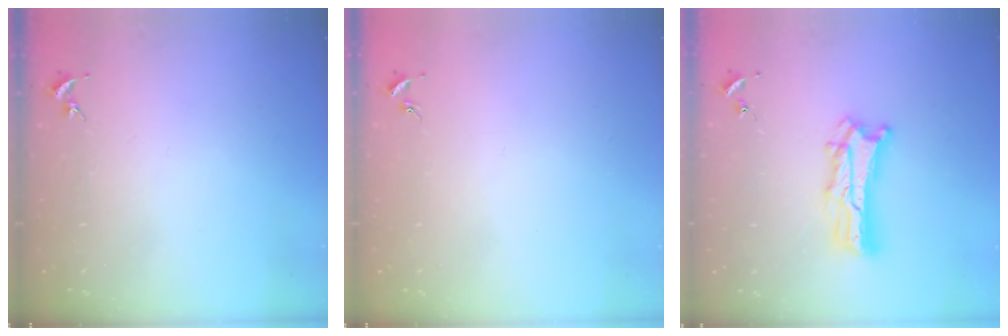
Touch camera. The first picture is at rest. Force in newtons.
{"total": 0.0}
{"total": 7.3, "press": 7.3, "slide": 0.7}